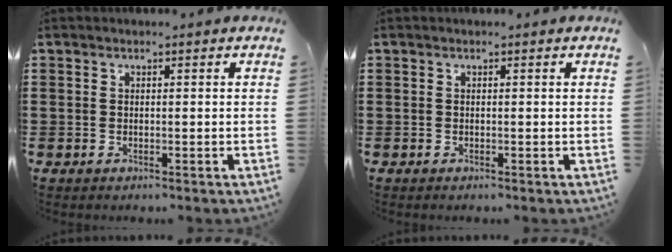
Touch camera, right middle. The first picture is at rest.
{"total": 0.0}